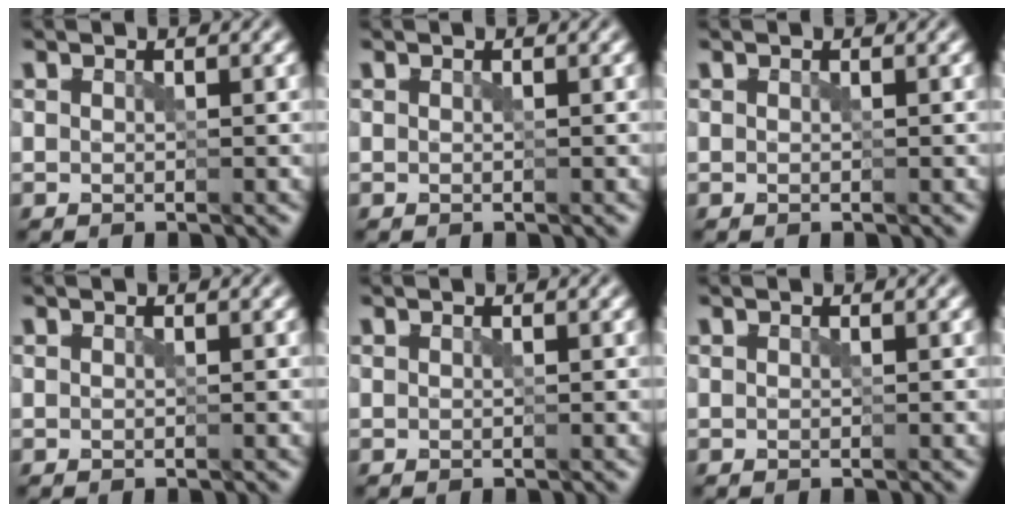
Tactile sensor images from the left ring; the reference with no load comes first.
{"total": 0.0}
{"total": 0.0}
{"total": 0.0}
{"total": 0.0}
{"total": 0.0}